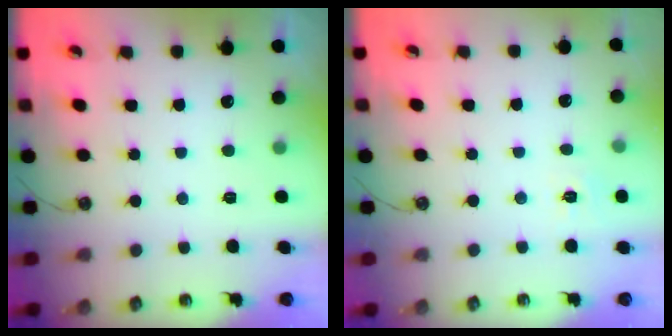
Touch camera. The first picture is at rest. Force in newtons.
{"total": 4.8, "press": 4.8, "slide": 0.4}